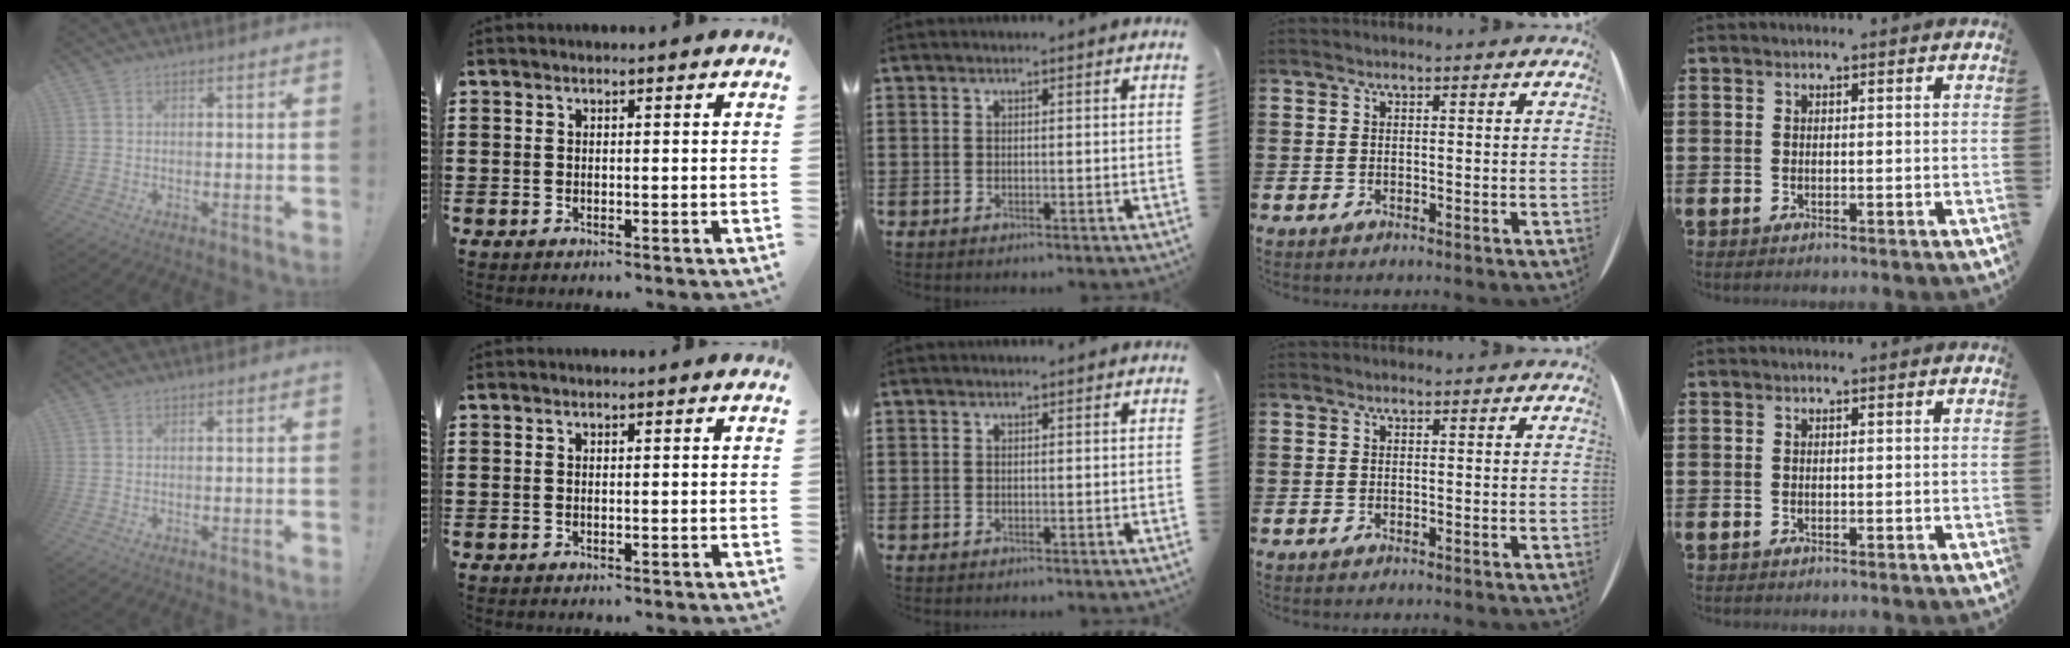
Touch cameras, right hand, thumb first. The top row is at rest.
{}